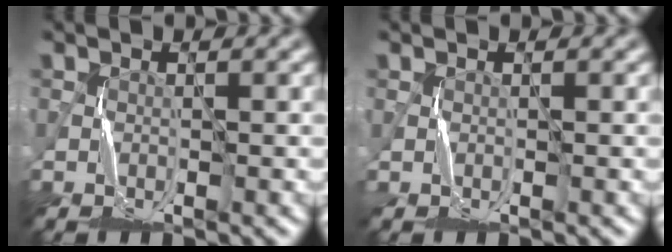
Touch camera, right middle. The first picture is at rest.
{"total": 0.0}